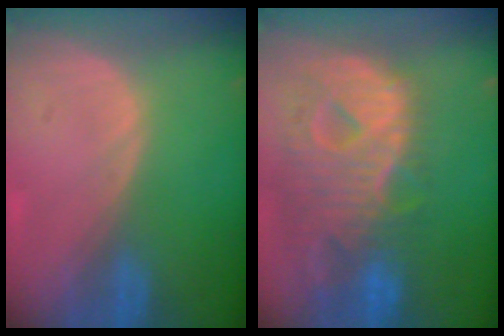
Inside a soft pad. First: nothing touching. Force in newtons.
{"total": 12.8, "press": 10.8, "slide": 6.8}